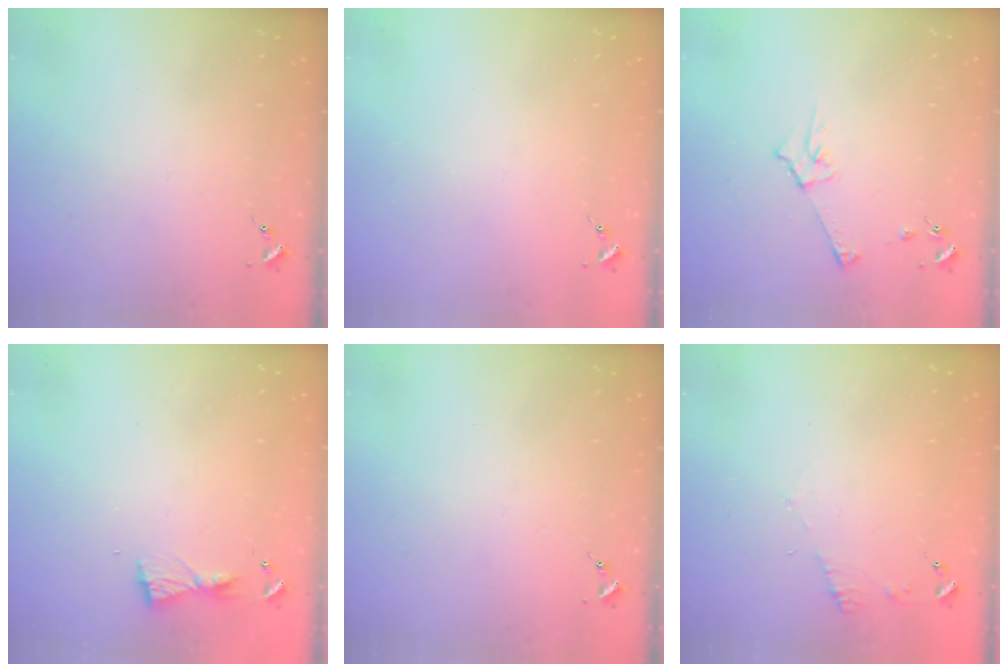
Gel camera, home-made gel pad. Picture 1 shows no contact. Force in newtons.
{"total": 0.0}
{"total": 5.1, "press": 5.1, "slide": 0.8}
{"total": 4.8, "press": 4.8, "slide": 0.5}
{"total": 0.0}
{"total": 5.6, "press": 5.6, "slide": 0.7}